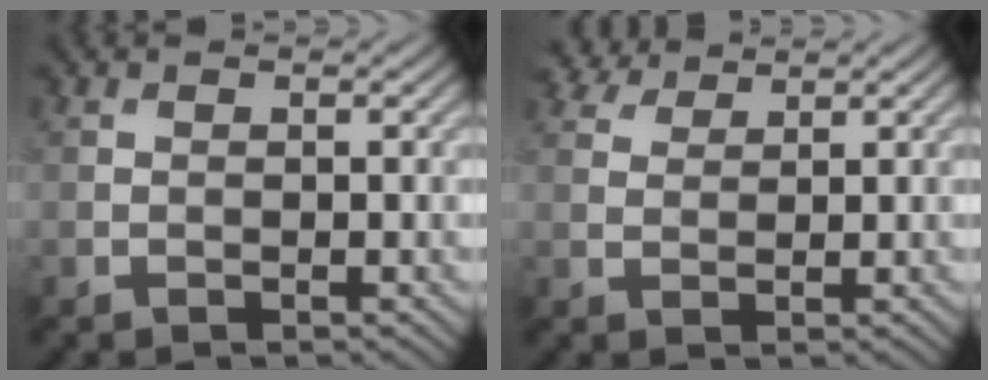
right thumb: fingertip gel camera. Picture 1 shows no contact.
{"total": 3.1, "force": [2.6, 1.3, 1.0], "torque": [-0.032, 0.012, 0.053]}